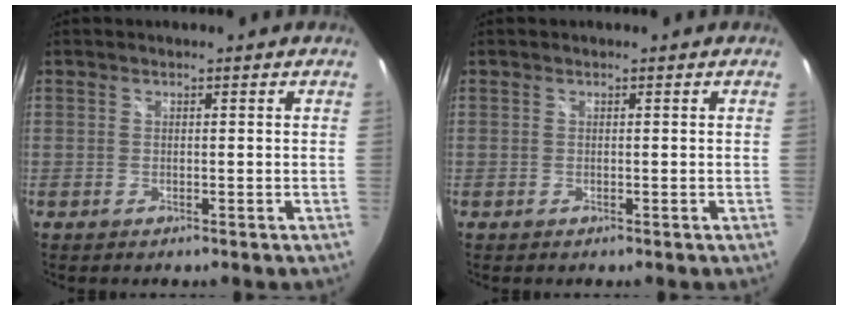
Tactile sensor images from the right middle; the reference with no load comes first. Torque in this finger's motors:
{"motor_torque": [0.00, 0.00, 0.00, 0.00]}